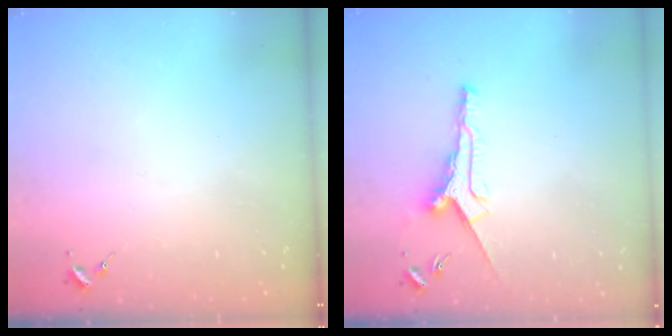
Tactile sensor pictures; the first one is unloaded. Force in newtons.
{"total": 10.0, "press": 10.0, "slide": 0.3}